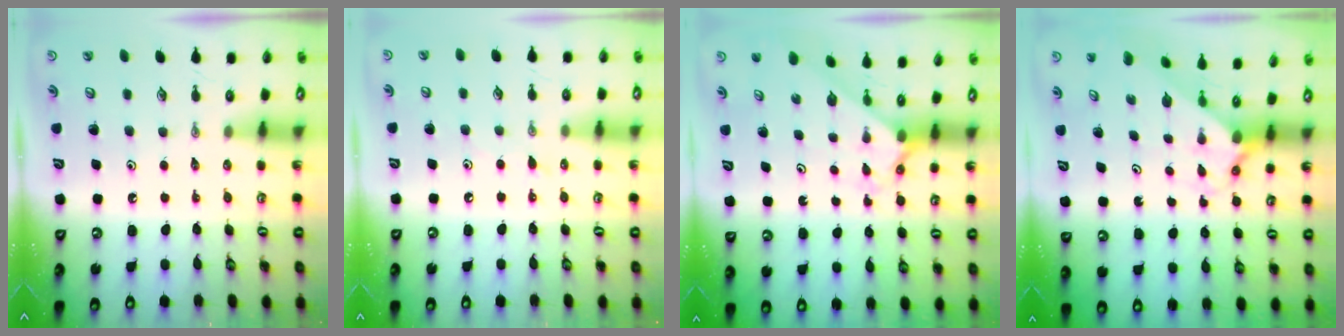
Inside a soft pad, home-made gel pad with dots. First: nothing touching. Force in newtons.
{"total": 5.2, "press": 5.2, "slide": 0.6}
{"total": 2.3, "press": 2.3, "slide": 0.2}
{"total": 1.2, "press": 1.2, "slide": 0.1}